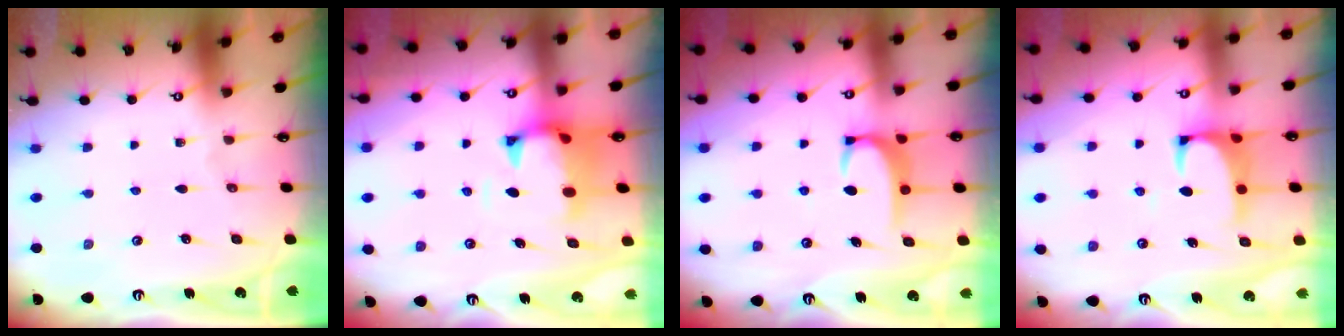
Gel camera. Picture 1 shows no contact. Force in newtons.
{"total": 1.6, "press": 1.0, "slide": 1.3}
{"total": 4.0, "press": 3.9, "slide": 0.5}
{"total": 1.6, "press": 1.3, "slide": 0.8}